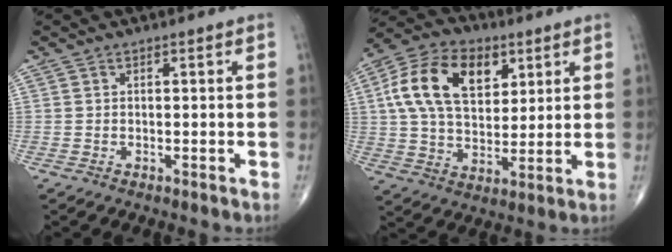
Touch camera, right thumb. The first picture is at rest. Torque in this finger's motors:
{"motor_torque": [0.19, 0.43, 0.37, 0.02, 0.17]}